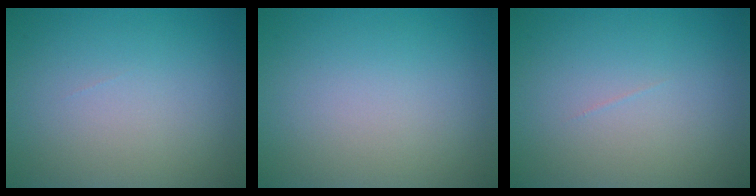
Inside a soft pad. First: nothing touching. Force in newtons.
{"total": 0.0}
{"total": 0.0}